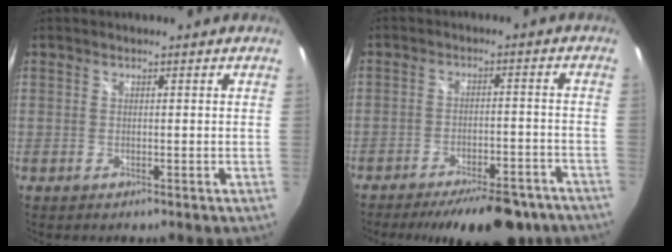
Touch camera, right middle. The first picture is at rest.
{"total": 17.0, "force": [-14.0, 5.6, 8.0], "torque": [-0.142, -0.007, -0.176]}